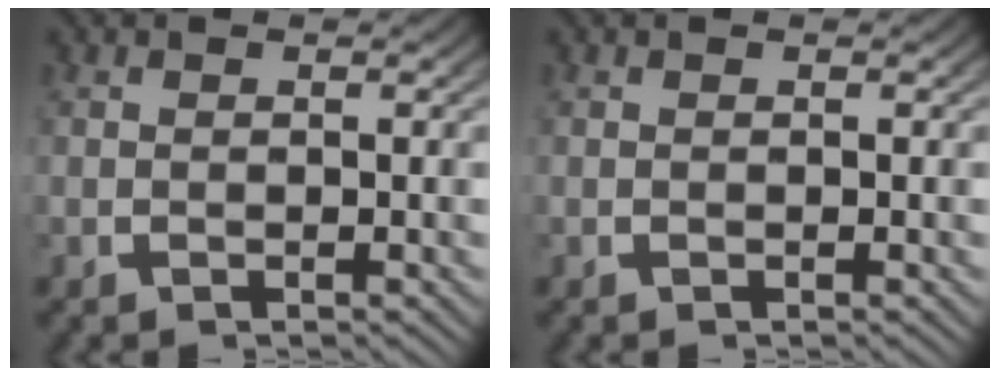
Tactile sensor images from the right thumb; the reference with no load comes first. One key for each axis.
{"total": 0.0}